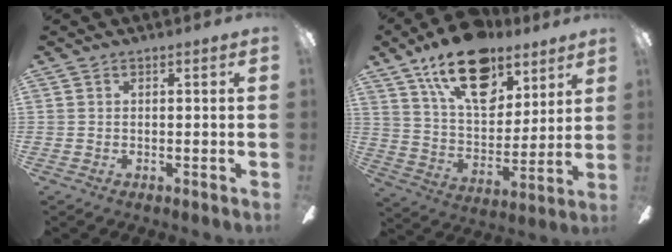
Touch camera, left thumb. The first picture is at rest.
{"total": 20.9, "force": [13.3, 11.0, 11.9], "torque": [-0.190, -0.065, 0.234]}